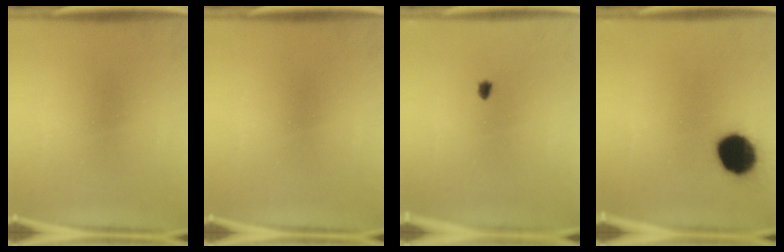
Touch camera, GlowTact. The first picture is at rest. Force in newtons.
{"total": 0.0}
{"total": 0.6}
{"total": 12.8}